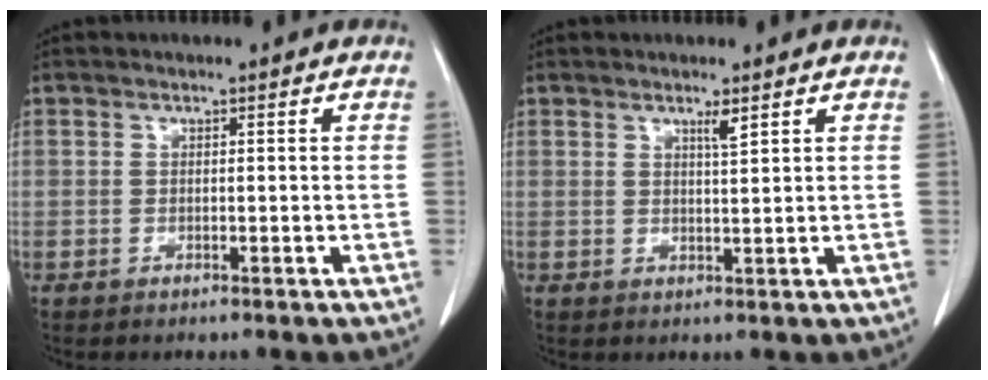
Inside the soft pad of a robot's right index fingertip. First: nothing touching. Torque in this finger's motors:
{"motor_torque": [0.05, 0.07, 0.00, 0.02]}